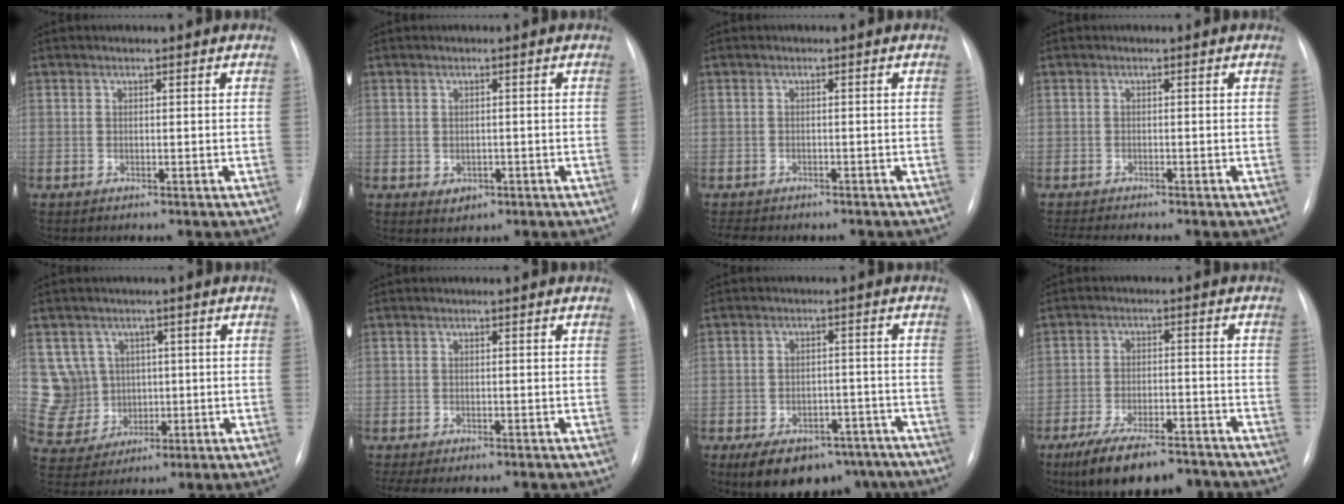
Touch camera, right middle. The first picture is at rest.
{"total": 2.0, "force": [-0.7, 1.6, 0.9], "torque": [-0.011, 0.001, 0.000]}
{"total": 5.4, "force": [-4.5, 2.2, 2.1], "torque": [-0.035, -0.005, -0.055]}
{"total": 3.8, "force": [-3.5, 0.2, 1.5], "torque": [-0.023, -0.006, -0.051]}
{"total": 7.2, "force": [1.4, 7.1, 0.4], "torque": [-0.018, 0.024, 0.040]}
{"total": 8.1, "force": [-7.0, 2.0, 3.5], "torque": [-0.044, -0.004, -0.095]}
{"total": 14.1, "force": [-10.1, 7.5, 6.2], "torque": [-0.092, 0.018, -0.137]}
{"total": 13.0, "force": [-10.4, 3.8, 6.9], "torque": [-0.111, -0.003, -0.164]}